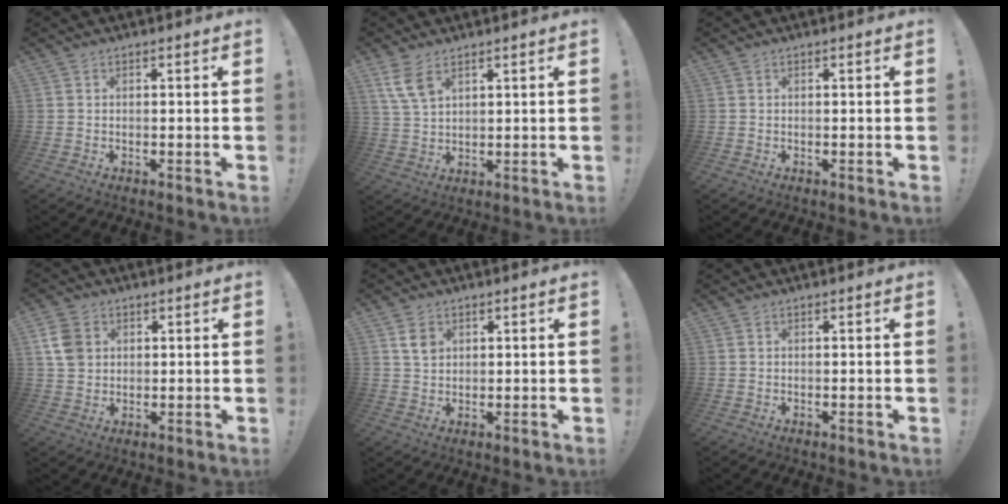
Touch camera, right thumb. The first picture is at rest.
{"total": 7.0, "force": [4.3, 3.3, 4.4], "torque": [-0.076, -0.017, 0.081]}
{"total": 0.0}
{"total": 8.1, "force": [2.4, 6.3, 4.4], "torque": [-0.080, 0.003, 0.049]}
{"total": 4.8, "force": [2.0, 3.8, 2.2], "torque": [-0.020, -0.005, 0.034]}
{"total": 0.0}